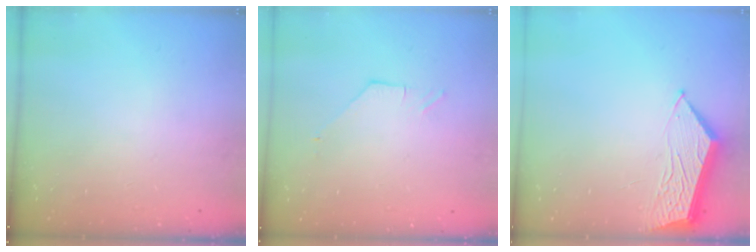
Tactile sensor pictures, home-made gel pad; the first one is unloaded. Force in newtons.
{"total": 0.7, "press": 0.7, "slide": 0.2}
{"total": 4.5, "press": 4.4, "slide": 0.4}